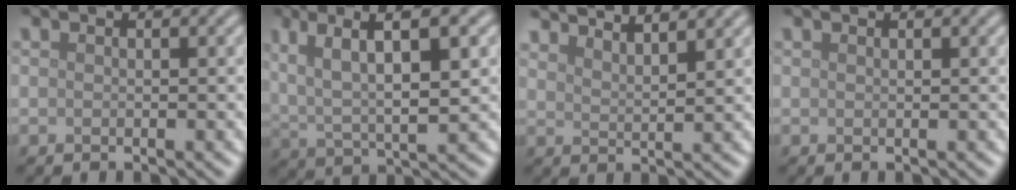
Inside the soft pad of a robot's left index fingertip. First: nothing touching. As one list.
[{"total": 9.0, "force": [3.7, 3.0, 7.7], "torque": [-0.147, 0.009, 0.066]}, {"total": 5.8, "force": [5.2, 1.2, 2.2], "torque": [-0.013, 0.019, 0.053]}, {"total": 0.0}]